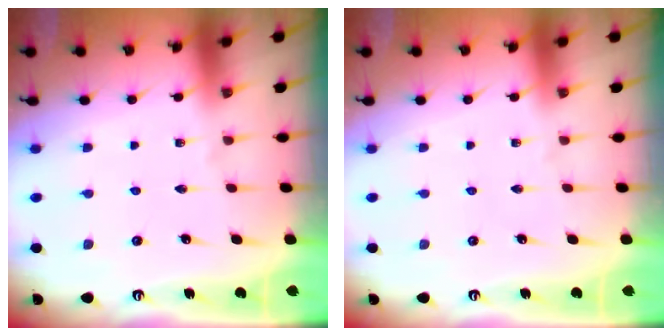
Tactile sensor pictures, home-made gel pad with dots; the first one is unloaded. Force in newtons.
{"total": 0.0}